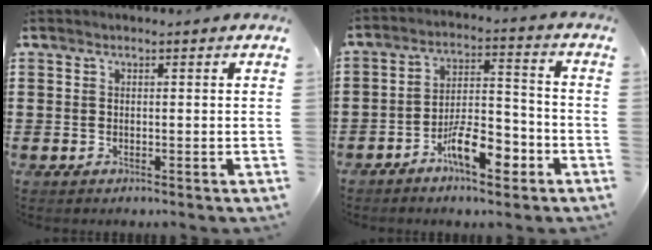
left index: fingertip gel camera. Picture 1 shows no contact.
{"total": 8.6, "force": [-5.0, 3.2, 6.3], "torque": [-0.111, 0.015, -0.088]}